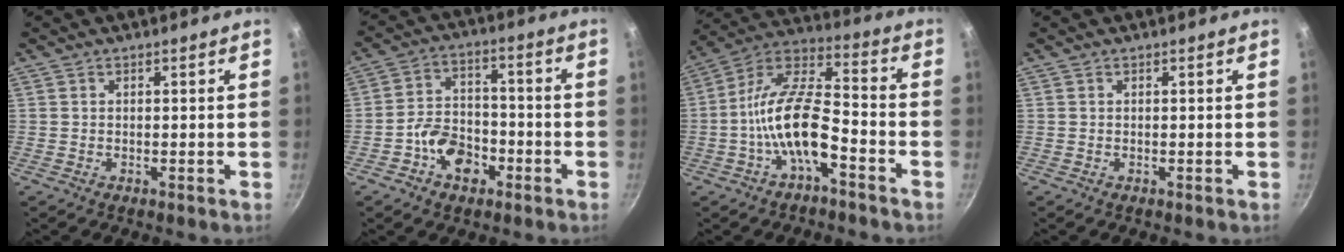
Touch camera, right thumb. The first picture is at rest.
{"total": 9.2, "force": [-4.2, 6.4, 5.1], "torque": [-0.061, 0.040, -0.079]}
{"total": 14.2, "force": [-5.3, 5.7, 11.8], "torque": [-0.213, 0.050, -0.113]}
{"total": 0.0}